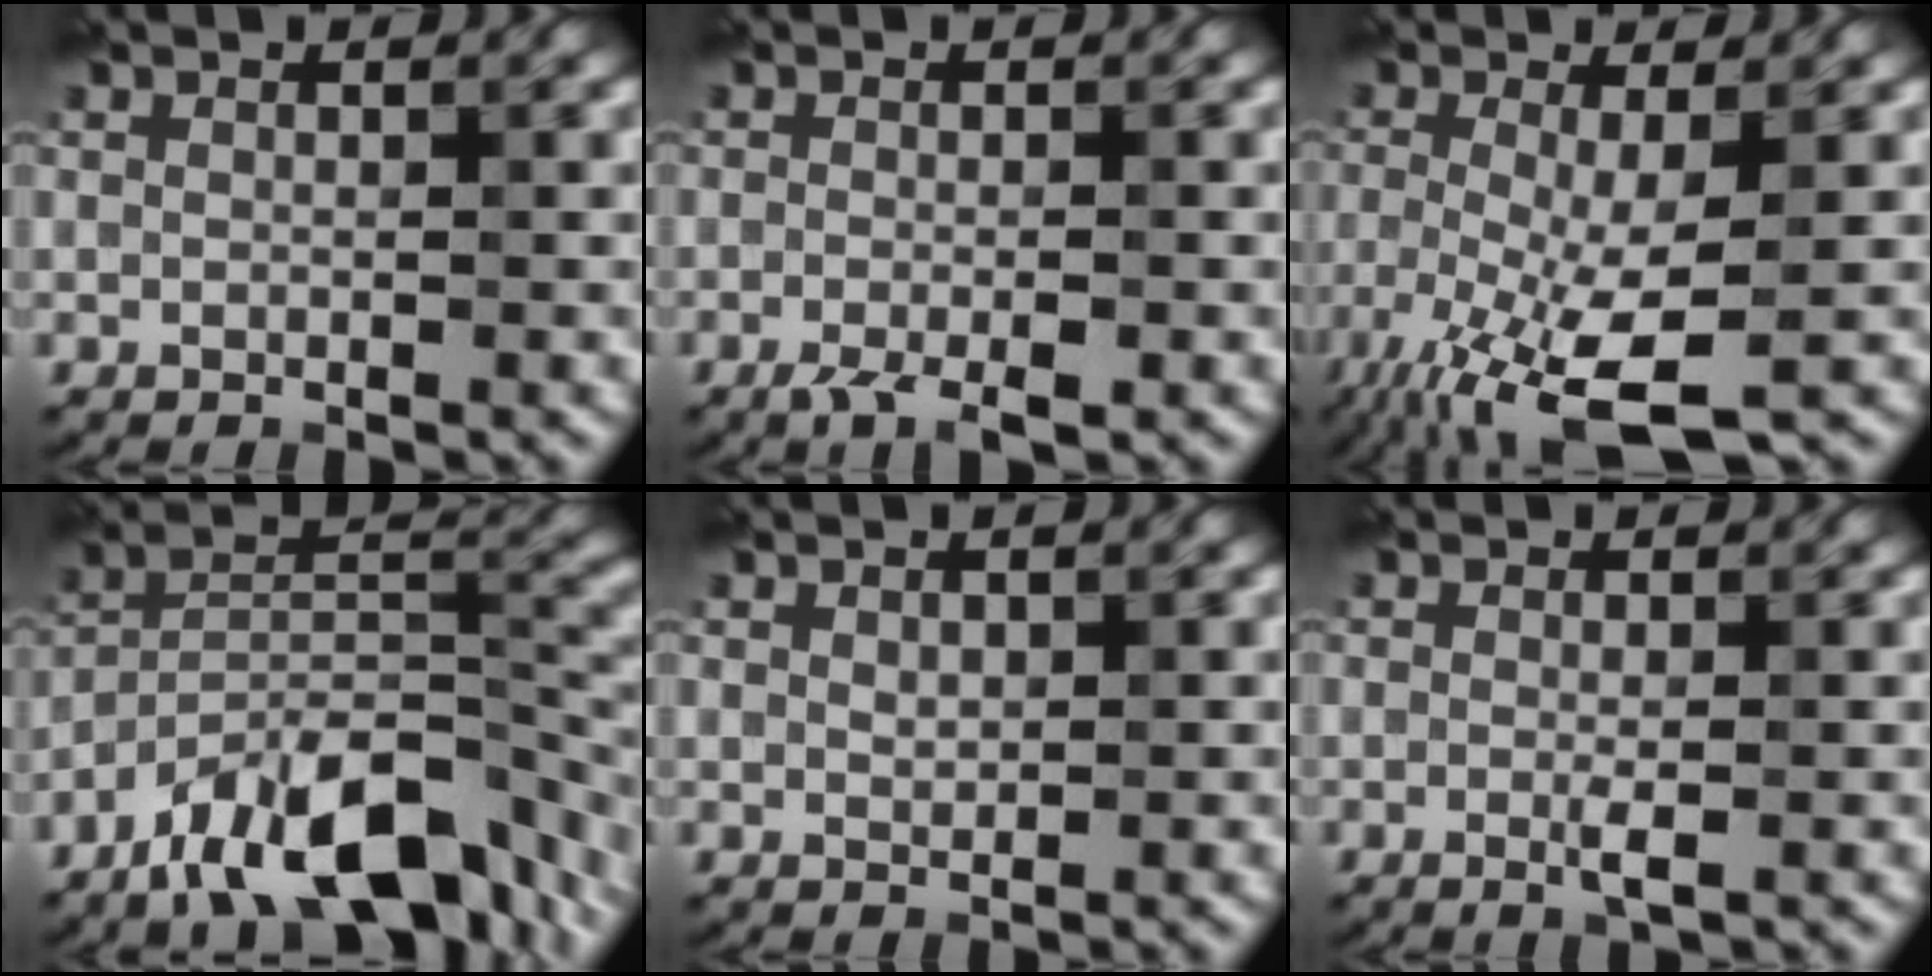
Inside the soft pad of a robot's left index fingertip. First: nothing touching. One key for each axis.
{"total": 2.7, "fx": -1.4, "fy": 0.6, "fz": 2.2, "tx": -0.043, "ty": -0.006, "tz": -0.027}
{"total": 7.1, "fx": -3.3, "fy": 1.9, "fz": 6.0, "tx": -0.135, "ty": -0.022, "tz": -0.062}
{"total": 12.4, "fx": -8.3, "fy": 4.1, "fz": 8.3, "tx": -0.124, "ty": 0.008, "tz": -0.153}
{"total": 0.8, "fx": 0.3, "fy": 0.5, "fz": 0.5, "tx": -0.009, "ty": -0.001, "tz": 0.007}
{"total": 1.3, "fx": -0.2, "fy": 0.1, "fz": 1.2, "tx": -0.023, "ty": -0.006, "tz": -0.004}